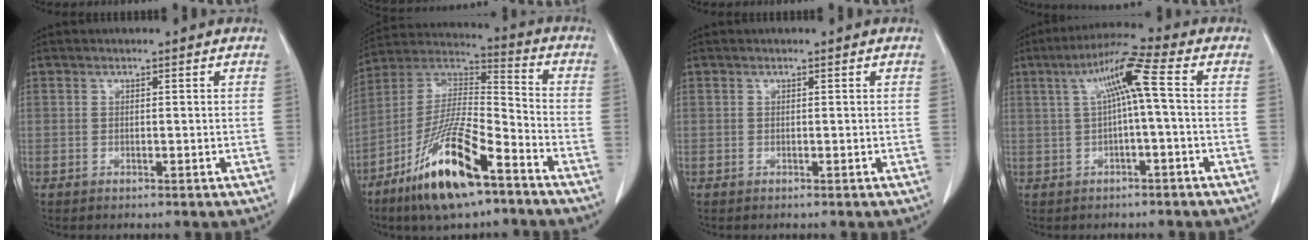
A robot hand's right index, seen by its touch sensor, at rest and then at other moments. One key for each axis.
{"total": 17.7, "fx": -10.5, "fy": 3.5, "fz": 13.8, "tx": -0.288, "ty": -0.019, "tz": -0.194}
{"total": 0.0}
{"total": 7.4, "fx": 1.0, "fy": -0.1, "fz": 7.4, "tx": -0.132, "ty": 0.027, "tz": 0.018}